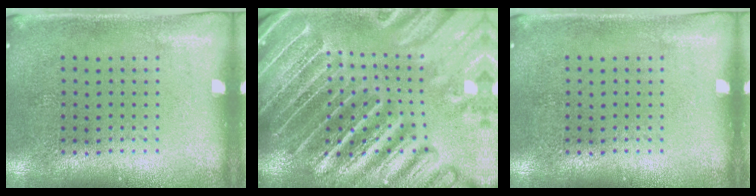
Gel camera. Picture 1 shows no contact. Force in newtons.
{"total": 5.7, "press": 4.9, "slide": 2.8}
{"total": 0.0}